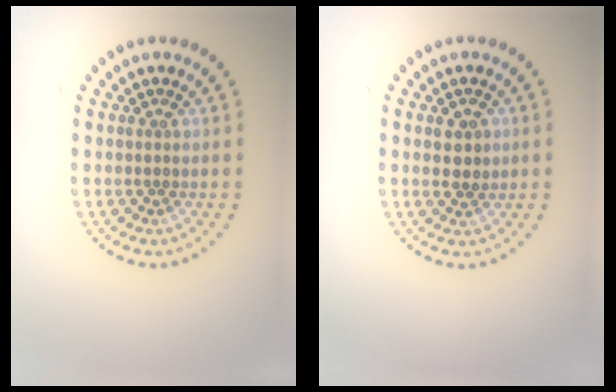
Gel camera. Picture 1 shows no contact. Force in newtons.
{"total": 1.9, "press": 1.8, "slide": 0.3}